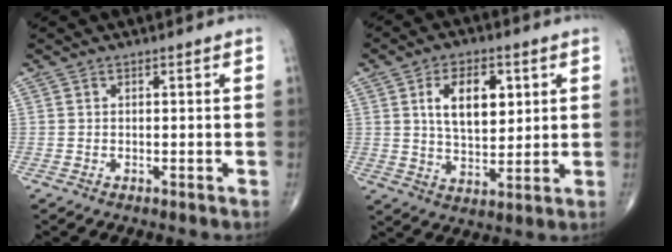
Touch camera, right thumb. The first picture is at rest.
{"total": 11.1, "force": [3.2, 6.2, 8.6], "torque": [-0.118, -0.012, 0.058]}